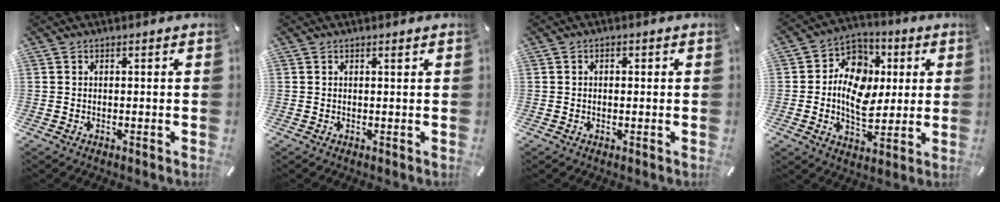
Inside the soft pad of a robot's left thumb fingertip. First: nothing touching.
{"total": 0.6, "force": [0.4, 0.1, 0.4], "torque": [-0.009, -0.002, 0.007]}
{"total": 1.2, "force": [-0.1, 0.9, 0.8], "torque": [-0.016, 0.004, -0.003]}
{"total": 12.7, "force": [0.5, 10.1, 7.6], "torque": [-0.128, 0.003, 0.012]}